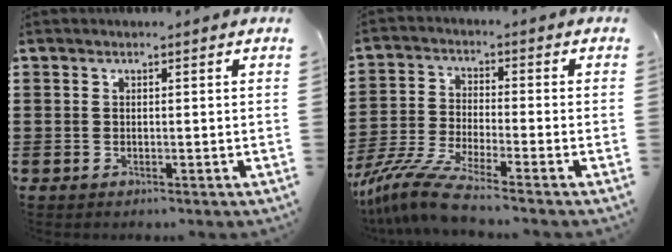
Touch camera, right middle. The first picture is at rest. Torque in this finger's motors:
{"motor_torque": [1.47, -0.67, 0.52, 0.17]}